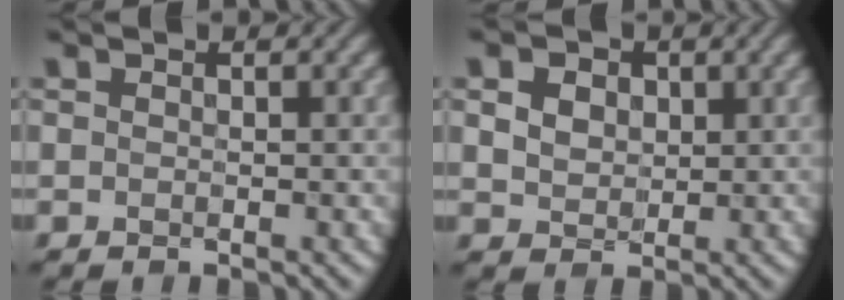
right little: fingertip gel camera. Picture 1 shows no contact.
{"total": 4.0, "force": [1.2, 3.1, 2.2], "torque": [-0.068, 0.010, 0.024]}